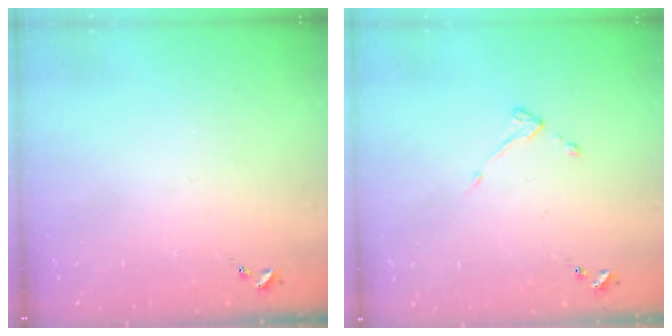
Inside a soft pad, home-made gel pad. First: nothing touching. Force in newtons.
{"total": 3.8, "press": 3.8, "slide": 0.3}